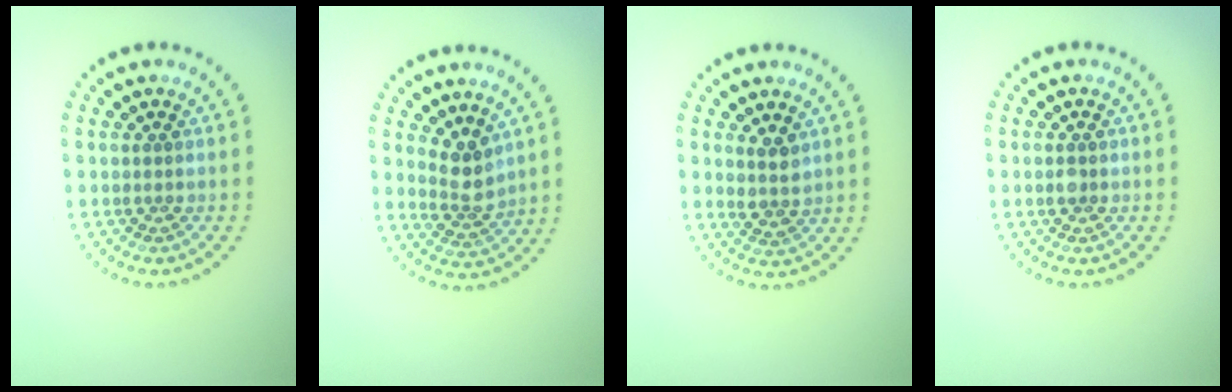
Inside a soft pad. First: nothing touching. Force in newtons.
{"total": 2.7, "press": 2.3, "slide": 1.4}
{"total": 2.1, "press": 1.8, "slide": 0.9}
{"total": 0.9, "press": 0.9, "slide": 0.0}